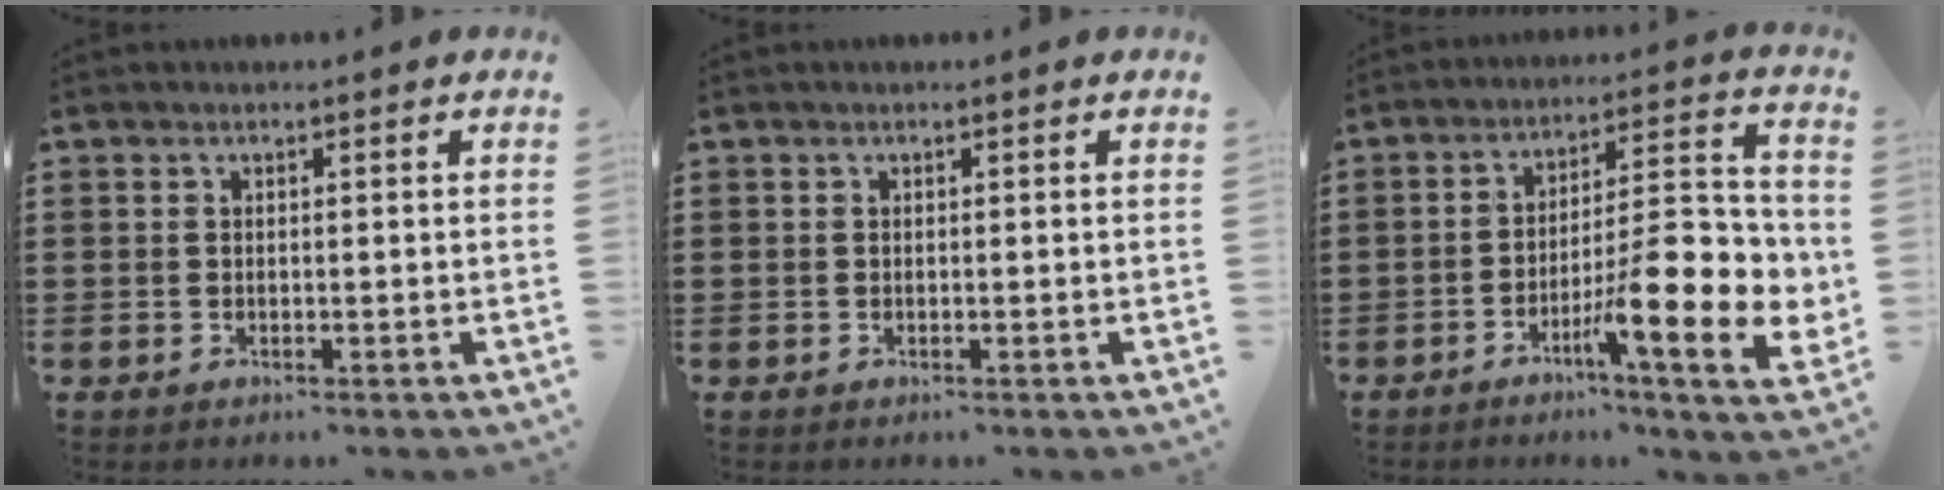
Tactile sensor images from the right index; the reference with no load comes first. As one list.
[{"total": 0.0}, {"total": 13.2, "force": [-4.2, 3.1, 12.1], "torque": [-0.179, -0.017, -0.071]}]